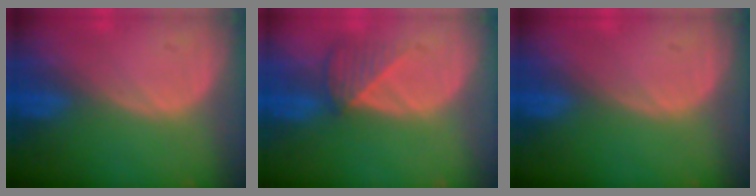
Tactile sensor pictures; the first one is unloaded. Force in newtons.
{"total": 3.6, "press": 3.5, "slide": 1.0}
{"total": 0.0}